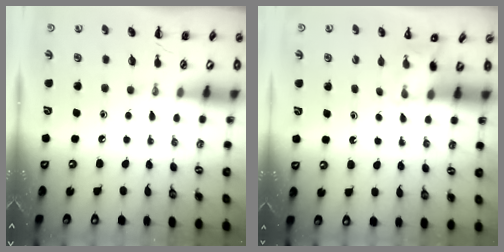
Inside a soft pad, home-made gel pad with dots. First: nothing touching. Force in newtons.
{"total": 3.0, "press": 2.8, "slide": 1.0}